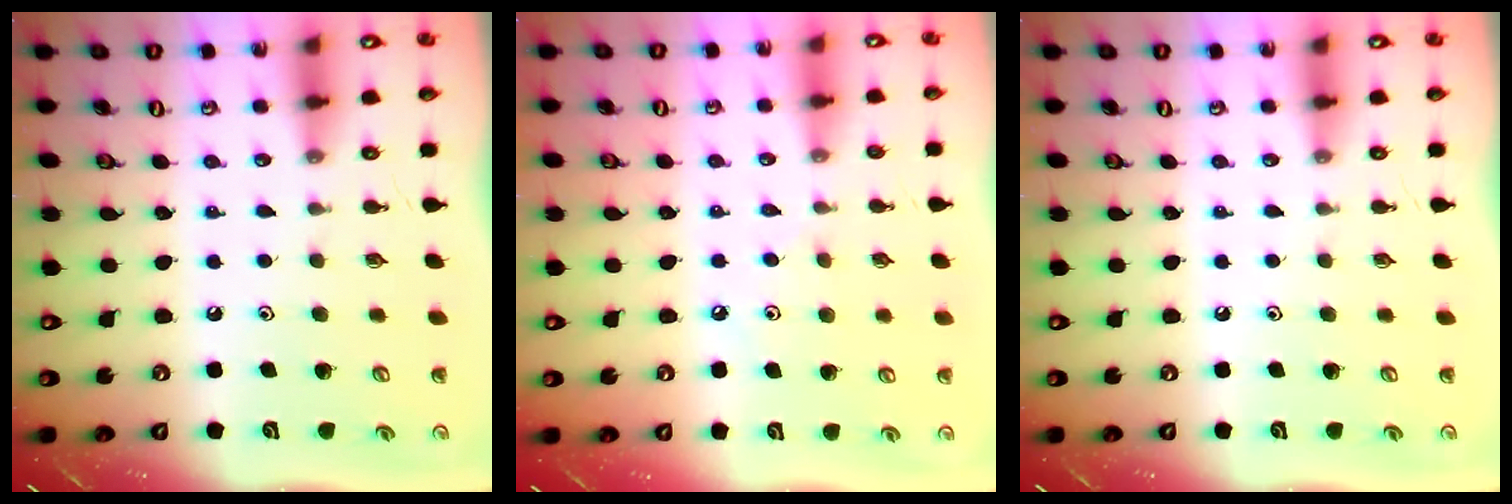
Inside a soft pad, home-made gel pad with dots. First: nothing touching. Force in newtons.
{"total": 5.1, "press": 5.0, "slide": 0.7}
{"total": 0.0}